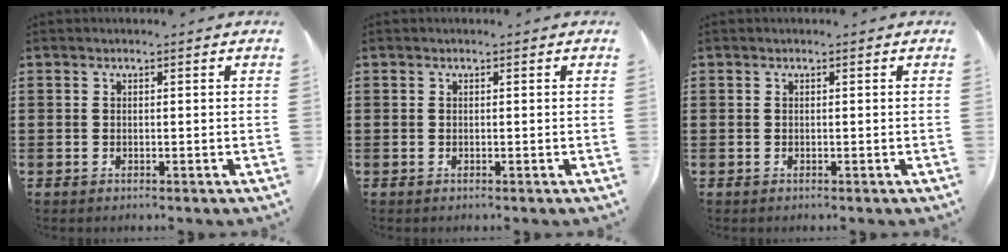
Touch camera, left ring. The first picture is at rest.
{"total": 0.0}
{"total": 0.0}